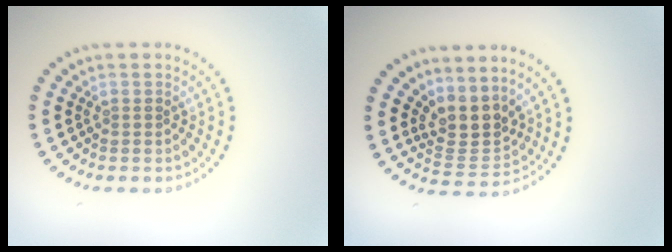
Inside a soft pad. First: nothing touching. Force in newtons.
{"total": 3.4, "press": 2.6, "slide": 2.3}